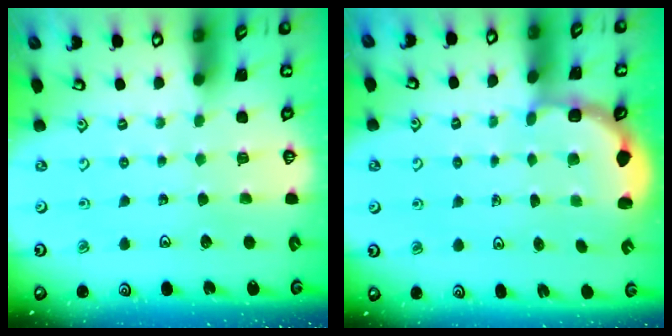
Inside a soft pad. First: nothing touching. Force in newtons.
{"total": 3.0, "press": 2.3, "slide": 1.8}